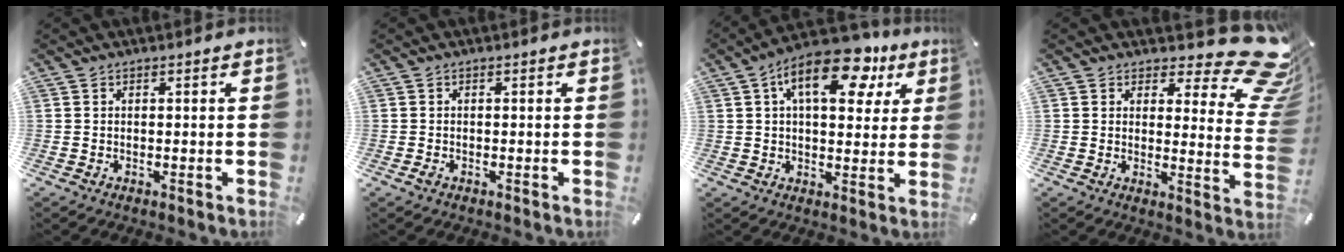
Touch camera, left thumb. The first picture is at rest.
{"total": 0.7, "force": [-0.3, 0.4, 0.5], "torque": [-0.008, -0.002, -0.006]}
{"total": 15.9, "force": [7.4, 8.3, 11.4], "torque": [-0.164, -0.026, 0.121]}
{"total": 14.0, "force": [8.7, 5.6, 9.4], "torque": [-0.109, -0.077, 0.147]}